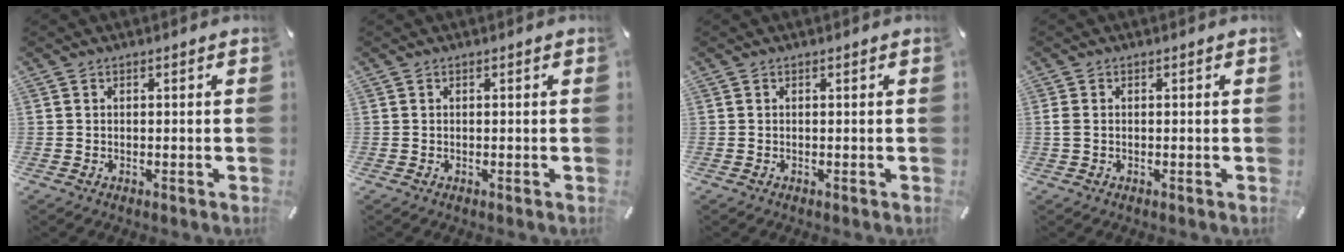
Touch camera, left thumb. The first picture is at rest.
{"total": 0.0}
{"total": 0.0}
{"total": 1.2, "force": [-0.1, 0.7, 1.0], "torque": [-0.027, -0.001, -0.005]}